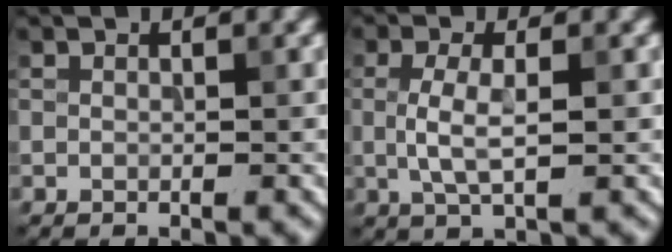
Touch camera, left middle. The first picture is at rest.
{"total": 3.2, "force": [0.0, 1.0, 3.1], "torque": [-0.068, -0.001, -0.001]}